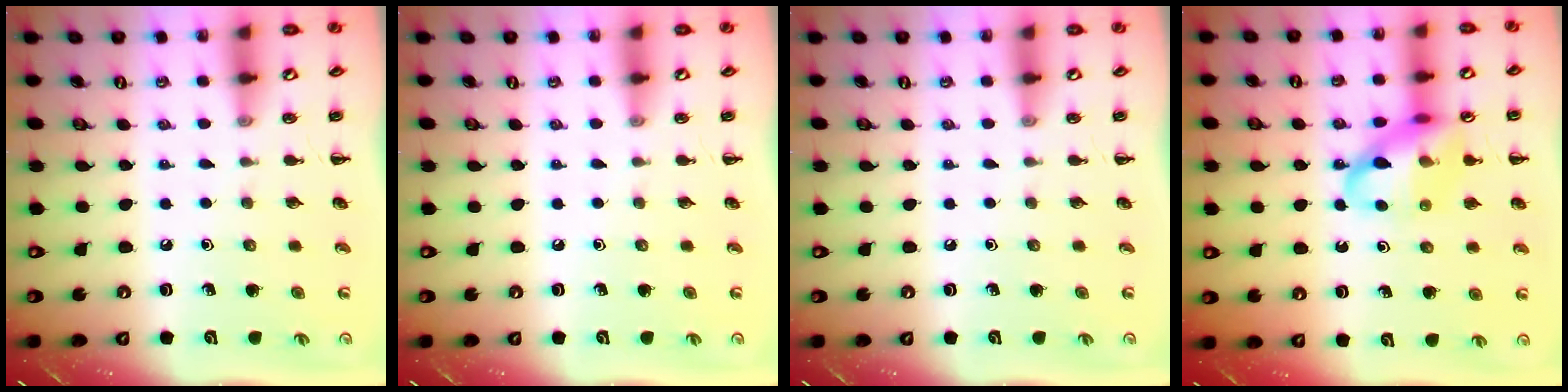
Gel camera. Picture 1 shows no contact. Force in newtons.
{"total": 0.0}
{"total": 0.0}
{"total": 14.7, "press": 14.4, "slide": 2.8}